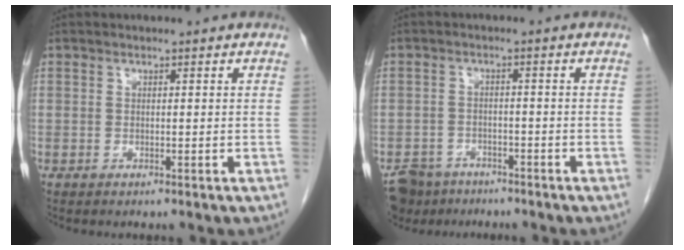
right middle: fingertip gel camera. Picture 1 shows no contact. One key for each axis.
{"total": 5.7, "fx": -4.6, "fy": 3.3, "fz": 0.8, "tx": -0.015, "ty": -0.002, "tz": -0.078}